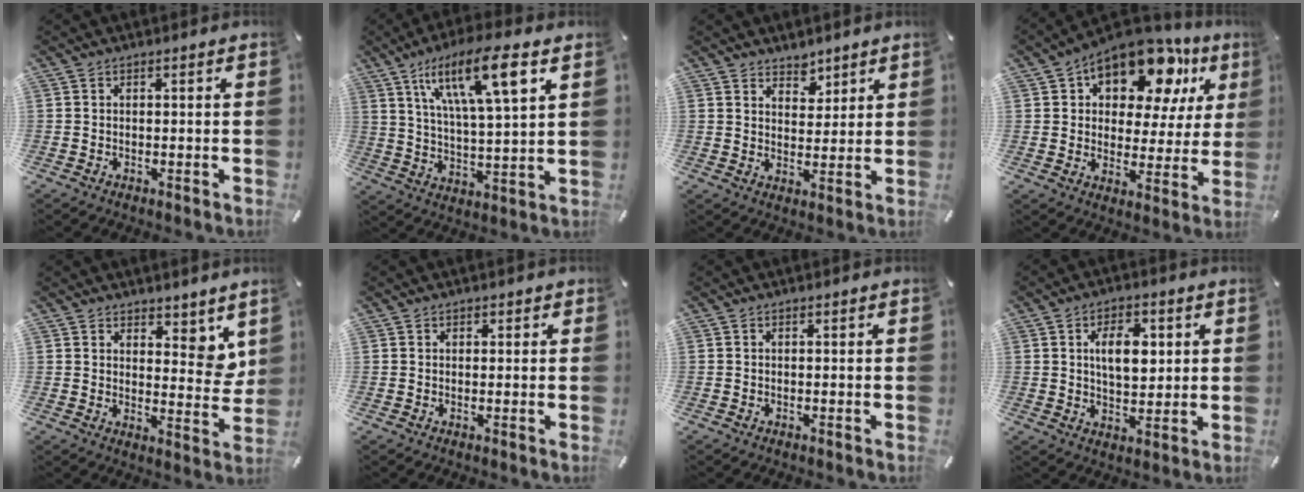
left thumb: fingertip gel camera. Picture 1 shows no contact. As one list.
[{"total": 16.4, "force": [9.5, 4.1, 12.7], "torque": [-0.223, -0.029, 0.152]}, {"total": 4.9, "force": [3.9, 2.9, -0.1], "torque": [0.018, -0.029, 0.069]}, {"total": 17.0, "force": [11.1, 9.2, 9.1], "torque": [-0.142, -0.073, 0.190]}, {"total": 7.3, "force": [4.6, 4.5, 3.4], "torque": [-0.025, -0.040, 0.080]}, {"total": 1.2, "force": [0.5, 1.1, 0.1], "torque": [0.005, 0.001, 0.006]}, {"total": 0.0}, {"total": 8.4, "force": [2.1, 5.3, 6.2], "torque": [-0.099, -0.002, 0.028]}]